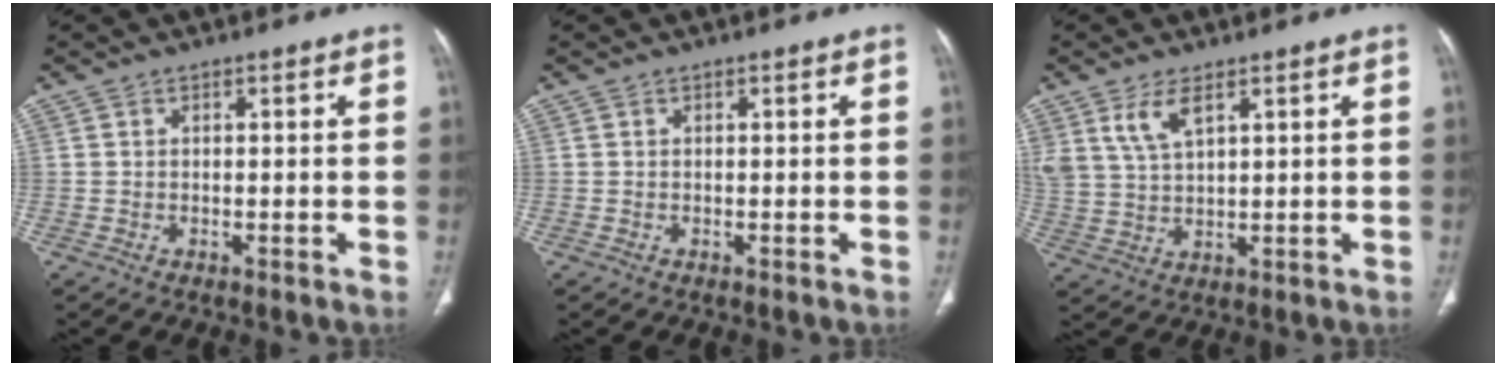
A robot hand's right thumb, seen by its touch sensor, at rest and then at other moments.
{"total": 0.0}
{"total": 6.2, "force": [3.6, 2.6, 4.3], "torque": [-0.089, -0.015, 0.082]}